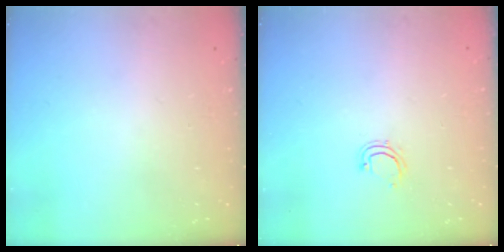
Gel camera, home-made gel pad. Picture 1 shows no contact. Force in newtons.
{"total": 4.7, "press": 4.6, "slide": 0.9}